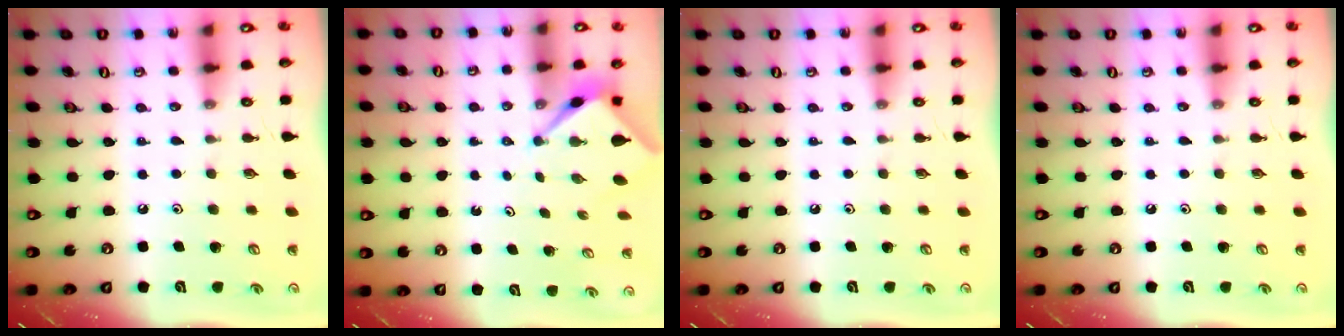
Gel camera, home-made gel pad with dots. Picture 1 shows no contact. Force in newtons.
{"total": 2.7, "press": 2.7, "slide": 0.1}
{"total": 0.0}
{"total": 0.0}